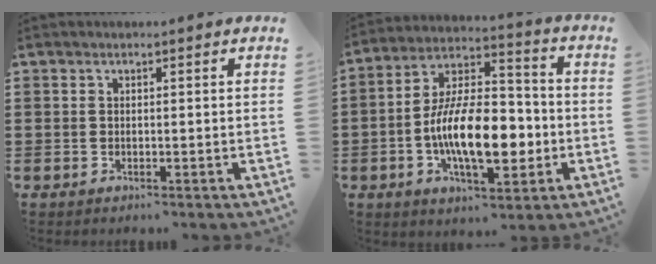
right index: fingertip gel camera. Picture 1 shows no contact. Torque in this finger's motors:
{"motor_torque": [2.14, 0.00, 1.05, 0.21]}